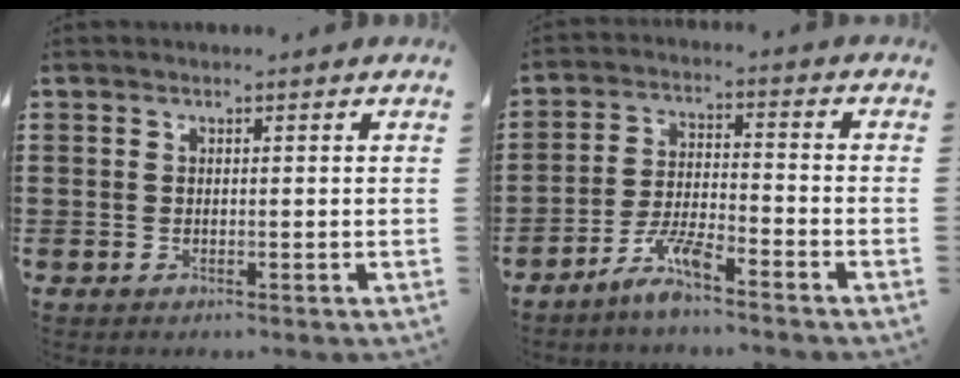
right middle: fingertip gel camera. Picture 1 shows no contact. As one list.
[{"total": 6.0, "force": [-4.8, 0.6, 3.4], "torque": [-0.078, -0.003, -0.094]}]